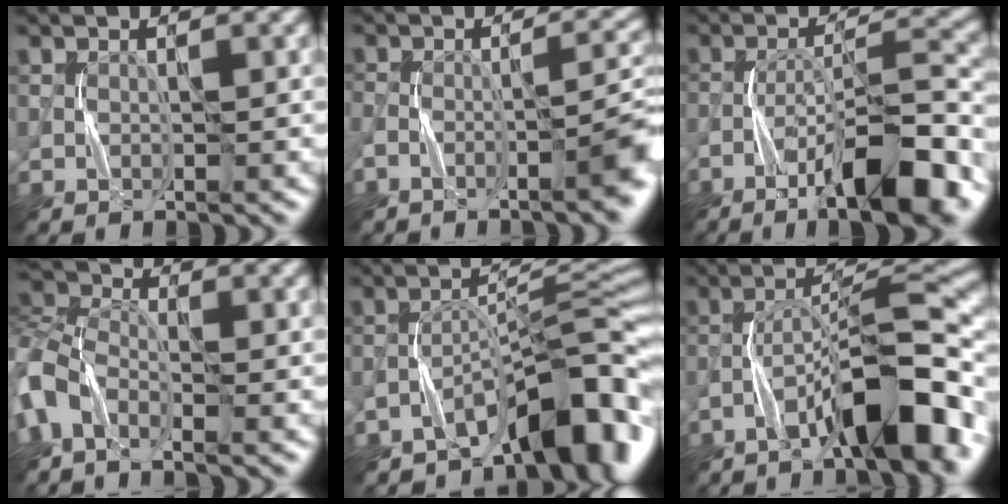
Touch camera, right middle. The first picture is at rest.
{"total": 5.6, "force": [-3.3, 1.3, 4.4], "torque": [-0.057, 0.005, -0.062]}
{"total": 10.0, "force": [-6.1, 2.4, 7.6], "torque": [-0.120, 0.015, -0.097]}
{"total": 6.6, "force": [-3.2, 3.7, 4.4], "torque": [-0.101, -0.007, -0.081]}
{"total": 9.9, "force": [-7.0, 3.1, 6.3], "torque": [-0.071, 0.017, -0.121]}
{"total": 9.1, "force": [-5.2, 2.0, 7.1], "torque": [-0.107, 0.023, -0.084]}